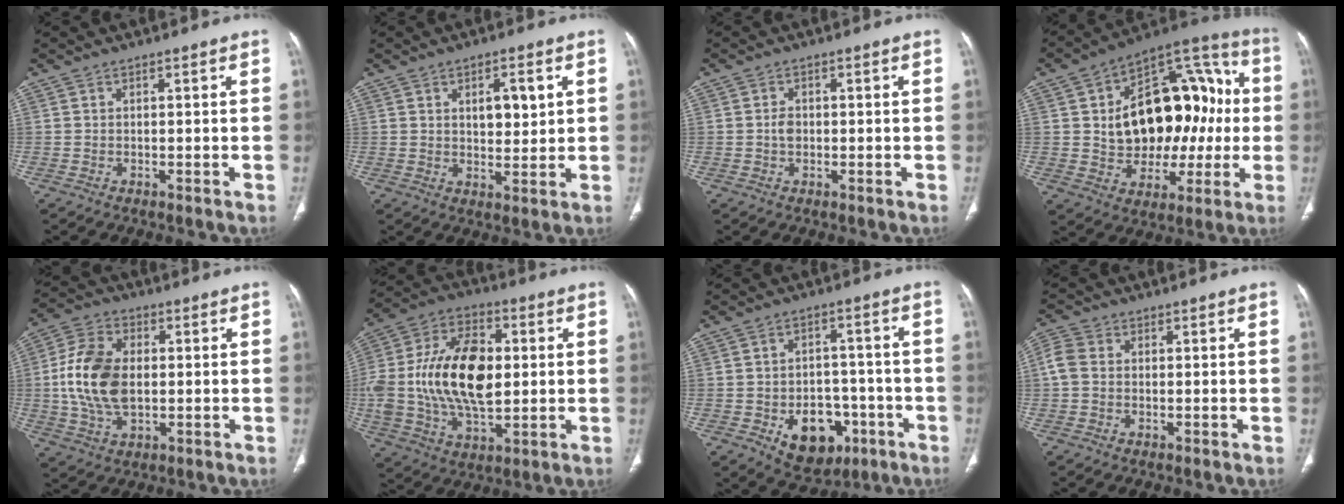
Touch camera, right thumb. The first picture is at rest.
{"total": 6.1, "force": [1.9, 2.9, 5.0], "torque": [-0.061, -0.013, 0.032]}
{"total": 1.9, "force": [-0.2, 1.4, 1.2], "torque": [-0.019, 0.003, -0.005]}
{"total": 25.4, "force": [1.6, 16.1, 19.6], "torque": [-0.247, 0.037, 0.035]}
{"total": 13.9, "force": [0.2, 8.8, 10.8], "torque": [-0.210, 0.010, 0.004]}
{"total": 22.9, "force": [1.1, 13.4, 18.5], "torque": [-0.362, 0.005, 0.023]}
{"total": 12.3, "force": [-4.8, 8.6, 7.3], "torque": [-0.060, 0.031, -0.057]}
{"total": 4.1, "force": [0.2, 3.3, 2.5], "torque": [-0.060, 0.010, -0.005]}